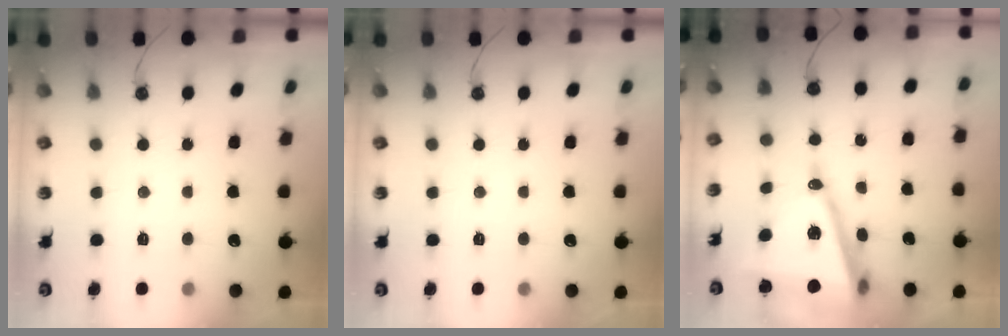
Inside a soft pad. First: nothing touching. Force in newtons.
{"total": 0.0}
{"total": 18.3, "press": 17.9, "slide": 3.9}